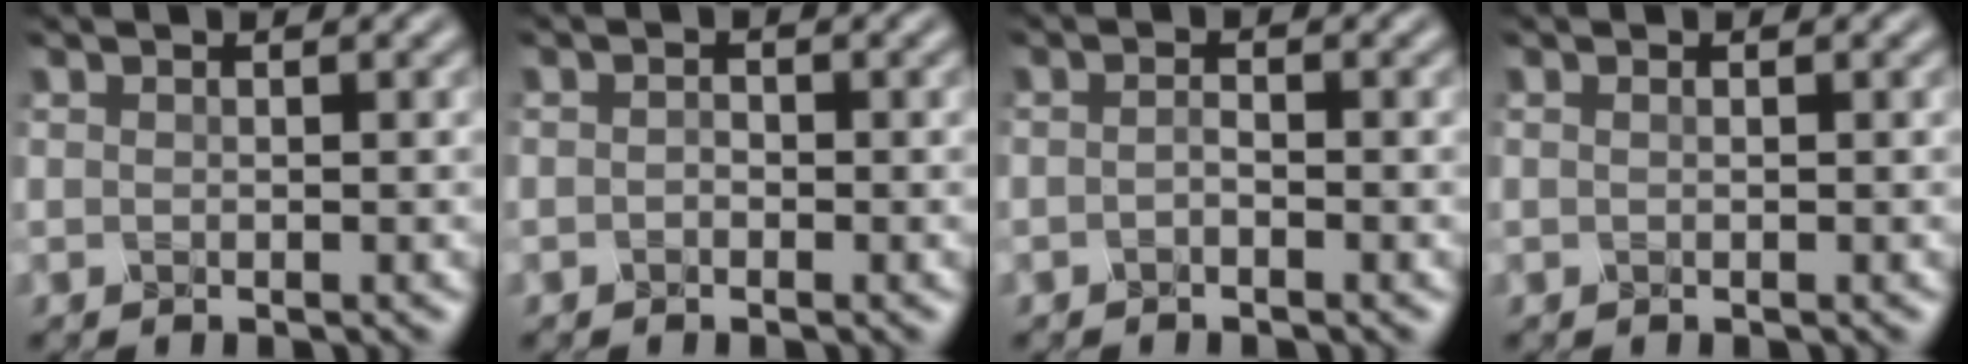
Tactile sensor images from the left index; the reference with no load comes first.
{"total": 0.9, "force": [-0.6, 0.6, 0.2], "torque": [-0.002, 0.001, -0.017]}
{"total": 0.9, "force": [-0.8, 0.3, 0.4], "torque": [-0.010, 0.002, -0.018]}
{"total": 0.0}